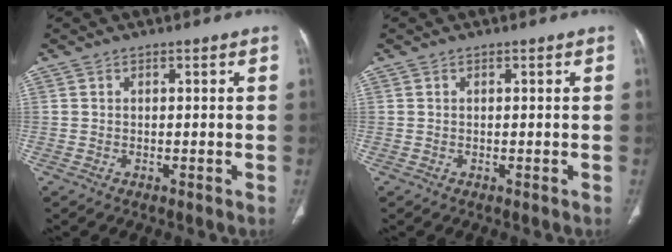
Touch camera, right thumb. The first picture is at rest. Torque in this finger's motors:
{"motor_torque": [0.11, 0.05, -0.08, 0.02, 0.00]}